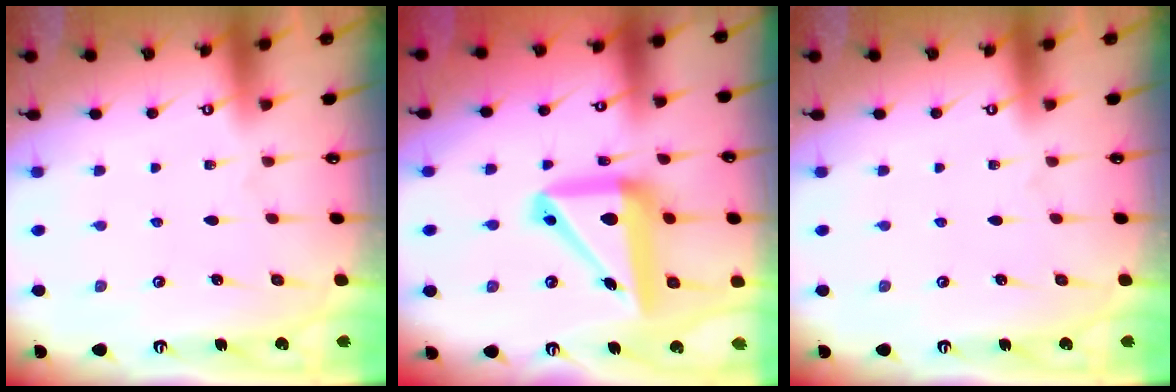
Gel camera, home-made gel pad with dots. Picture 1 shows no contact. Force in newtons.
{"total": 16.8, "press": 16.6, "slide": 2.5}
{"total": 0.0}